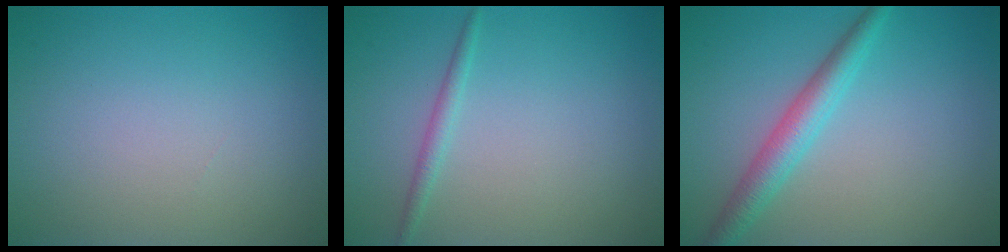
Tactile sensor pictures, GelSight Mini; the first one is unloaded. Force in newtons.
{"total": 1.2, "press": 1.2, "slide": 0.1}
{"total": 3.3, "press": 3.3, "slide": 0.1}